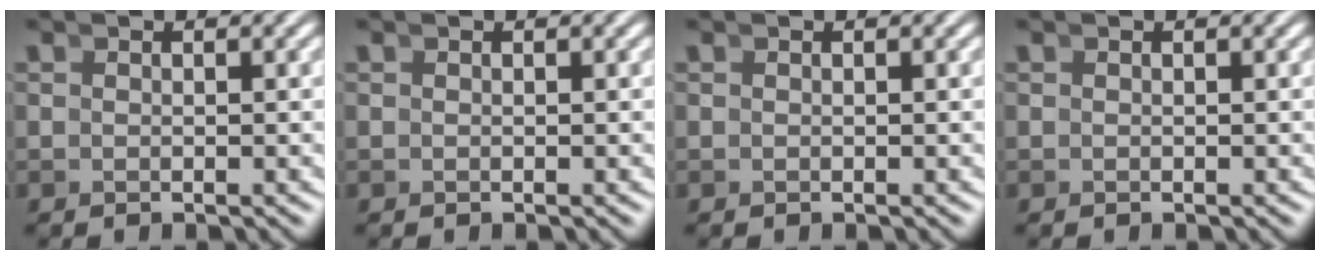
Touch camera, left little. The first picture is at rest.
{"total": 0.0}
{"total": 0.0}
{"total": 0.0}